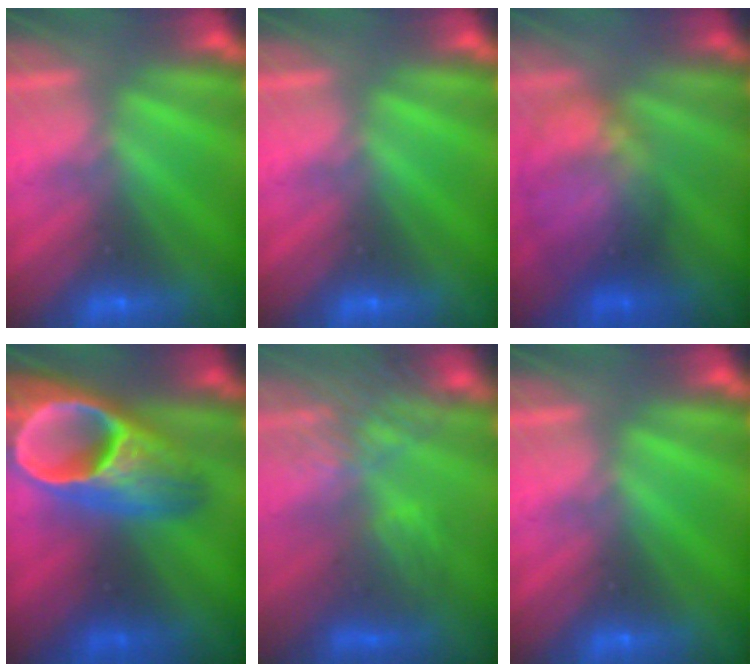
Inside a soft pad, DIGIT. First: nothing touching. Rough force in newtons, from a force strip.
{"total": 0.0}
{"total": 8.3}
{"total": 9.4}
{"total": 3.6}
{"total": 0.0}